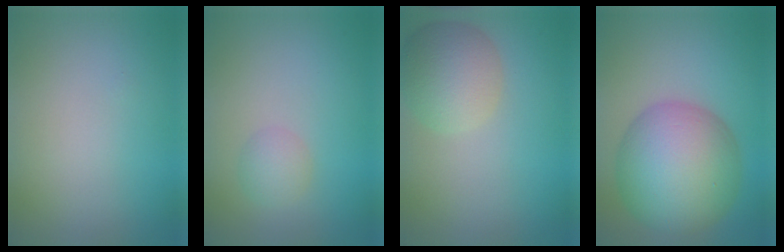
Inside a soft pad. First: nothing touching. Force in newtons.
{"total": 1.7, "press": 1.7, "slide": 0.0}
{"total": 5.3, "press": 5.3, "slide": 0.3}
{"total": 11.6, "press": 11.6, "slide": 0.3}